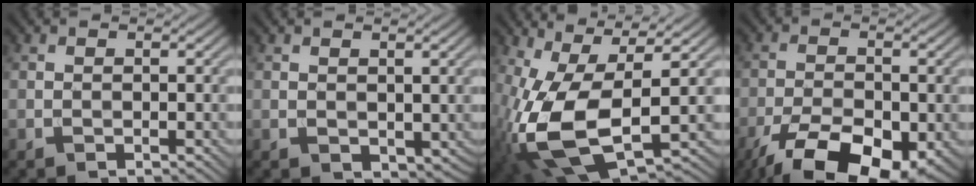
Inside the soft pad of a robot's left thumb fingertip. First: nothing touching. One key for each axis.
{"total": 1.6, "fx": 0.8, "fy": 1.0, "fz": 1.0, "tx": -0.024, "ty": -0.004, "tz": 0.018}
{"total": 14.4, "fx": -1.9, "fy": 6.4, "fz": 12.8, "tx": -0.297, "ty": -0.023, "tz": -0.019}
{"total": 12.4, "fx": -7.4, "fy": 4.9, "fz": 8.7, "tx": -0.155, "ty": -0.022, "tz": -0.126}